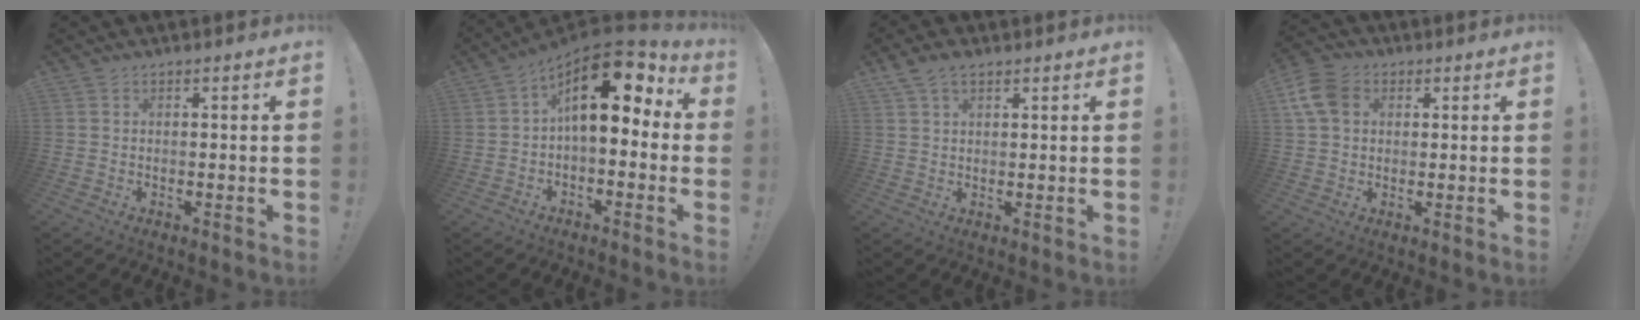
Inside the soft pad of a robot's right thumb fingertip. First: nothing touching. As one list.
[{"total": 14.6, "force": [4.5, 7.1, 12.0], "torque": [-0.188, -0.022, 0.078]}, {"total": 4.7, "force": [3.0, 2.5, 2.6], "torque": [-0.054, -0.005, 0.060]}, {"total": 9.6, "force": [2.8, 7.1, 5.8], "torque": [-0.110, 0.004, 0.058]}]